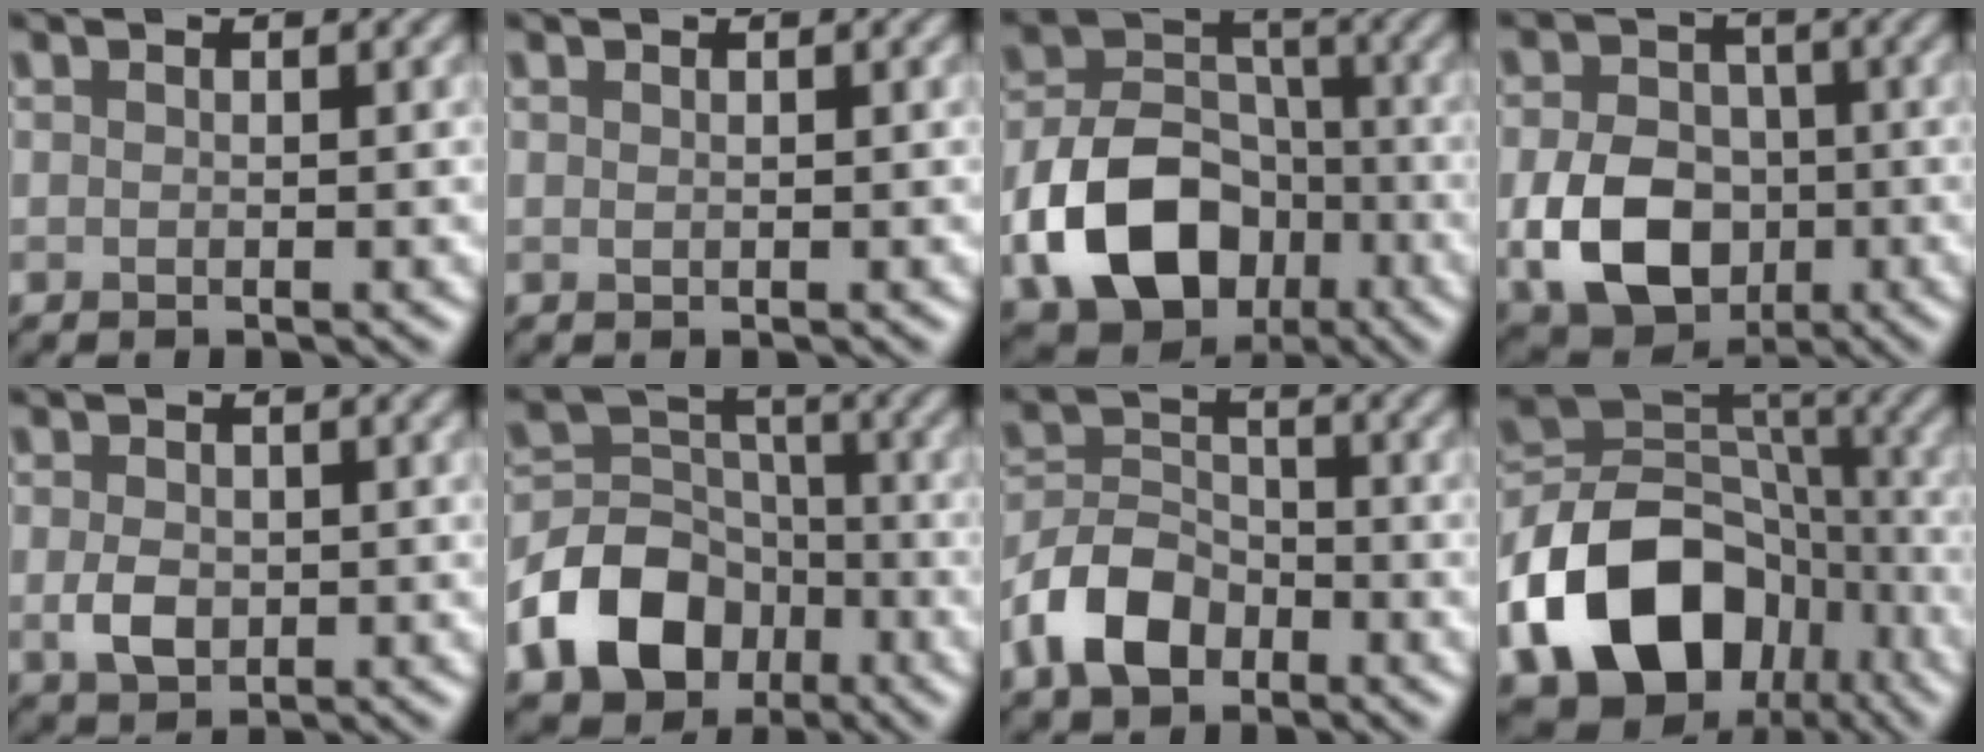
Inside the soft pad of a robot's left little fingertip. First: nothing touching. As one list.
[{"total": 0.0}, {"total": 10.3, "force": [-4.1, 7.2, 6.0], "torque": [-0.109, -0.005, -0.077]}, {"total": 8.1, "force": [-2.0, 6.1, 4.9], "torque": [-0.100, -0.012, -0.041]}, {"total": 2.5, "force": [-0.3, 1.8, 1.7], "torque": [-0.035, -0.004, -0.006]}, {"total": 8.8, "force": [-4.3, 6.5, 4.1], "torque": [-0.070, -0.002, -0.089]}, {"total": 5.3, "force": [-3.0, 3.4, 2.8], "torque": [-0.056, 0.002, -0.065]}, {"total": 15.4, "force": [-7.2, 11.1, 7.9], "torque": [-0.158, 0.003, -0.126]}]